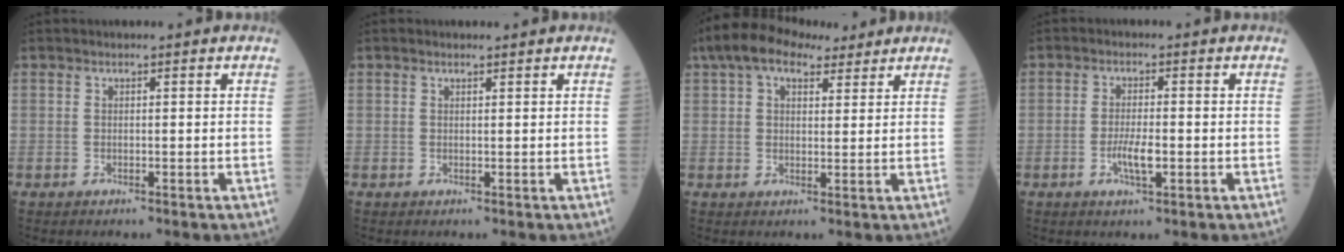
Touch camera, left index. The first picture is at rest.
{"total": 0.5, "force": [0.5, 0.1, 0.2], "torque": [-0.011, 0.001, 0.008]}
{"total": 10.0, "force": [7.0, 4.5, 5.5], "torque": [-0.104, 0.047, 0.121]}
{"total": 3.7, "force": [-1.1, 0.8, 3.4], "torque": [-0.070, -0.001, -0.019]}